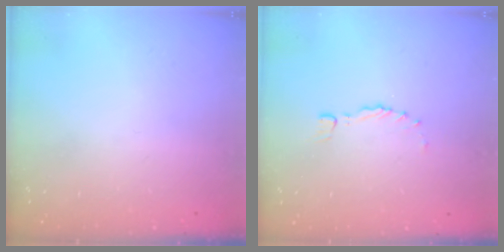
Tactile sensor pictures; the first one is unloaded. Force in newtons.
{"total": 0.0}